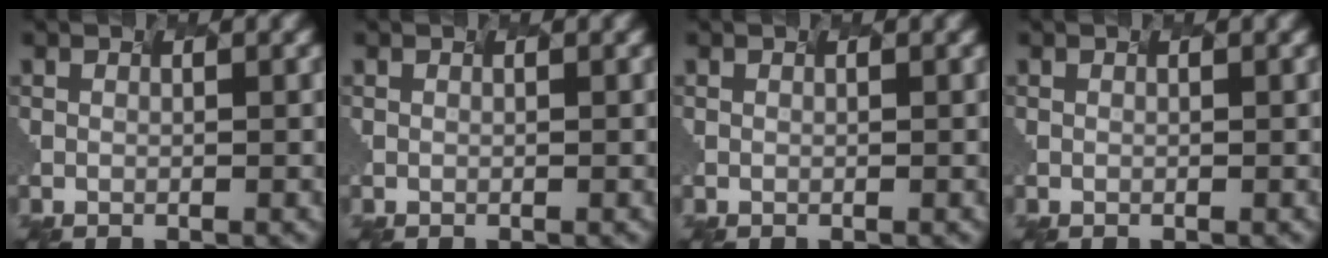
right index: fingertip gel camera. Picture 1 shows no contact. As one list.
[{"total": 0.0}, {"total": 0.0}, {"total": 0.0}]